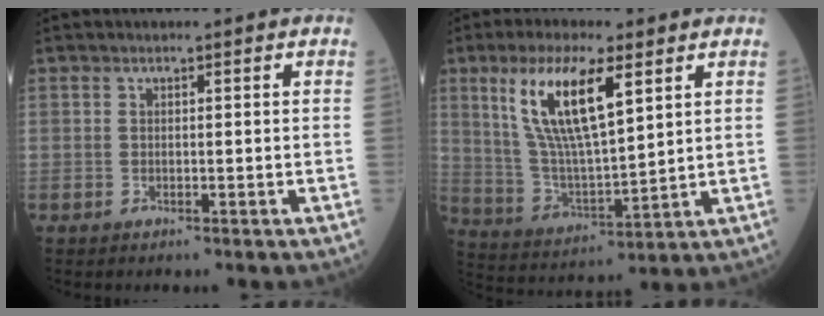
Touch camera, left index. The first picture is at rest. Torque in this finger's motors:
{"motor_torque": [1.36, -0.78, 0.37, 0.21]}